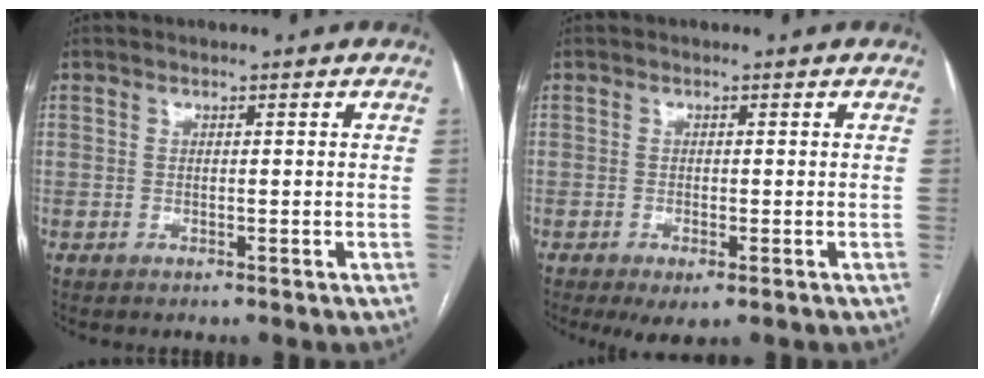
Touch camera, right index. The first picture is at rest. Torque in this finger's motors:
{"motor_torque": [0.51, -0.31, 0.23, 0.05]}